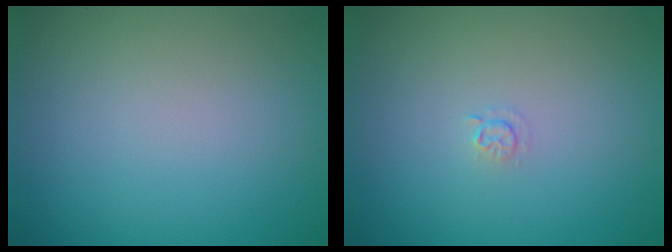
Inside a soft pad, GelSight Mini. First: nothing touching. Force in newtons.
{"total": 0.7, "press": 0.3, "slide": 0.6}